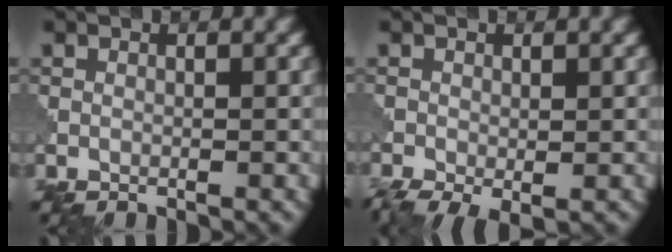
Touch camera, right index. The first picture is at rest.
{"total": 3.5, "force": [-2.0, 1.3, 2.6], "torque": [-0.049, -0.008, -0.033]}